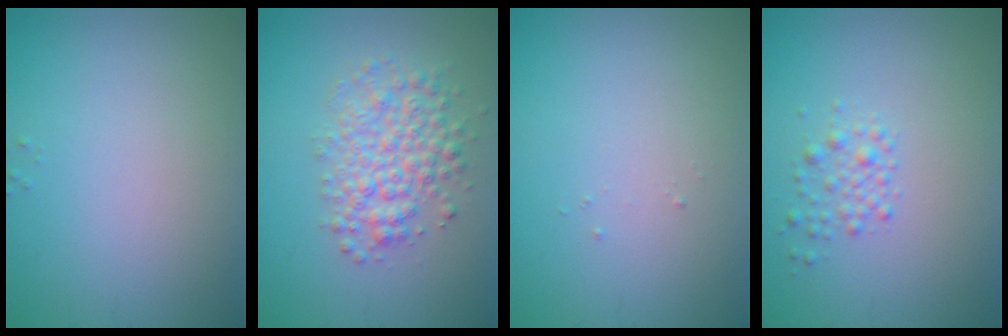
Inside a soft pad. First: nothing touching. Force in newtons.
{"total": 4.3, "press": 4.3, "slide": 0.1}
{"total": 0.0}
{"total": 1.6, "press": 1.6, "slide": 0.0}